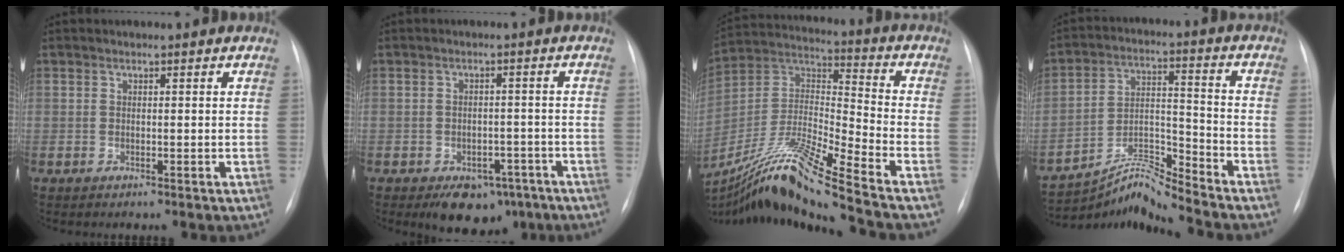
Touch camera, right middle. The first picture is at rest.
{"total": 7.5, "force": [-4.9, 4.3, 3.5], "torque": [-0.039, 0.009, -0.064]}
{"total": 19.2, "force": [-15.3, -2.0, 11.3], "torque": [-0.242, -0.007, -0.284]}
{"total": 8.7, "force": [-8.4, -2.4, 0.6], "torque": [-0.019, 0.023, -0.149]}